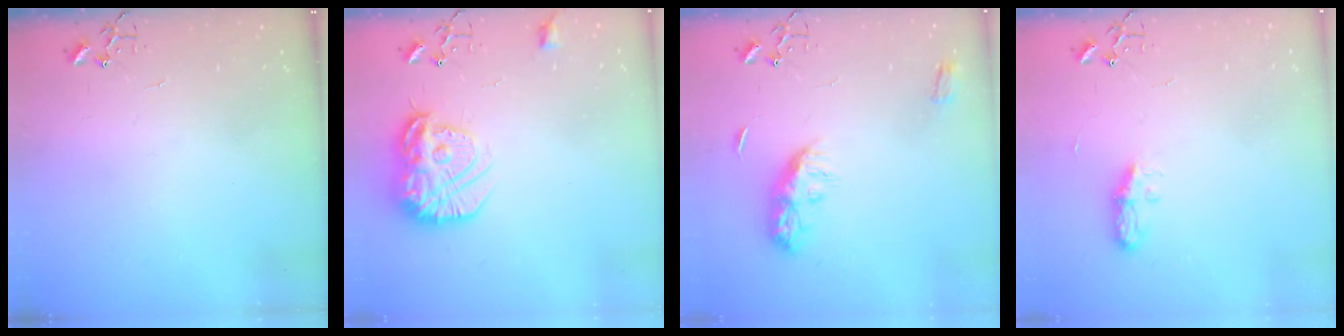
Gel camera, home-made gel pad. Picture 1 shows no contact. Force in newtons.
{"total": 18.4, "press": 18.3, "slide": 1.2}
{"total": 9.9, "press": 9.9, "slide": 0.0}
{"total": 5.7, "press": 5.7, "slide": 0.7}